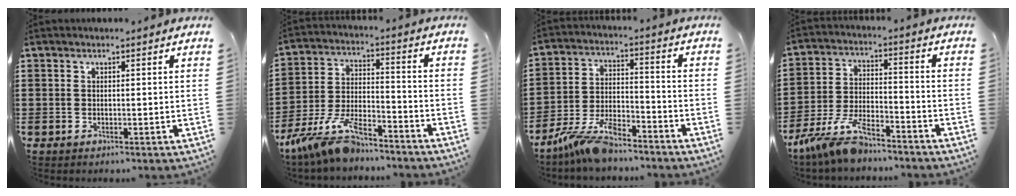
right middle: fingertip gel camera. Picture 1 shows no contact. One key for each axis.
{"total": 10.1, "fx": -8.6, "fy": 2.3, "fz": 4.8, "tx": -0.112, "ty": 0.009, "tz": -0.172}
{"total": 8.5, "fx": -7.2, "fy": 2.1, "fz": 4.0, "tx": -0.090, "ty": 0.007, "tz": -0.139}
{"total": 9.0, "fx": -7.7, "fy": 2.0, "fz": 4.3, "tx": -0.109, "ty": 0.001, "tz": -0.154}